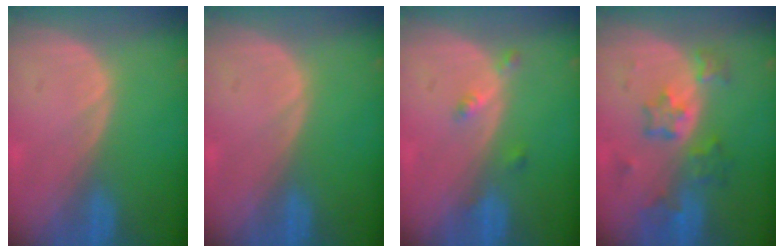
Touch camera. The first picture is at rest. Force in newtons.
{"total": 0.0}
{"total": 2.4, "press": 2.0, "slide": 1.3}
{"total": 7.1, "press": 6.3, "slide": 3.3}